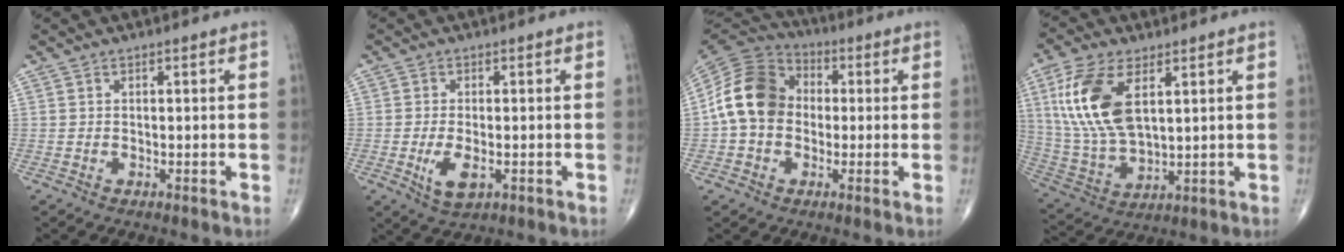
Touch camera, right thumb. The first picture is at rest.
{"total": 5.1, "force": [-1.4, 2.4, 4.3], "torque": [-0.080, -0.009, -0.019]}
{"total": 13.4, "force": [-0.1, 10.6, 8.1], "torque": [-0.138, 0.034, -0.015]}
{"total": 15.5, "force": [5.3, 7.7, 12.4], "torque": [-0.259, -0.014, 0.111]}